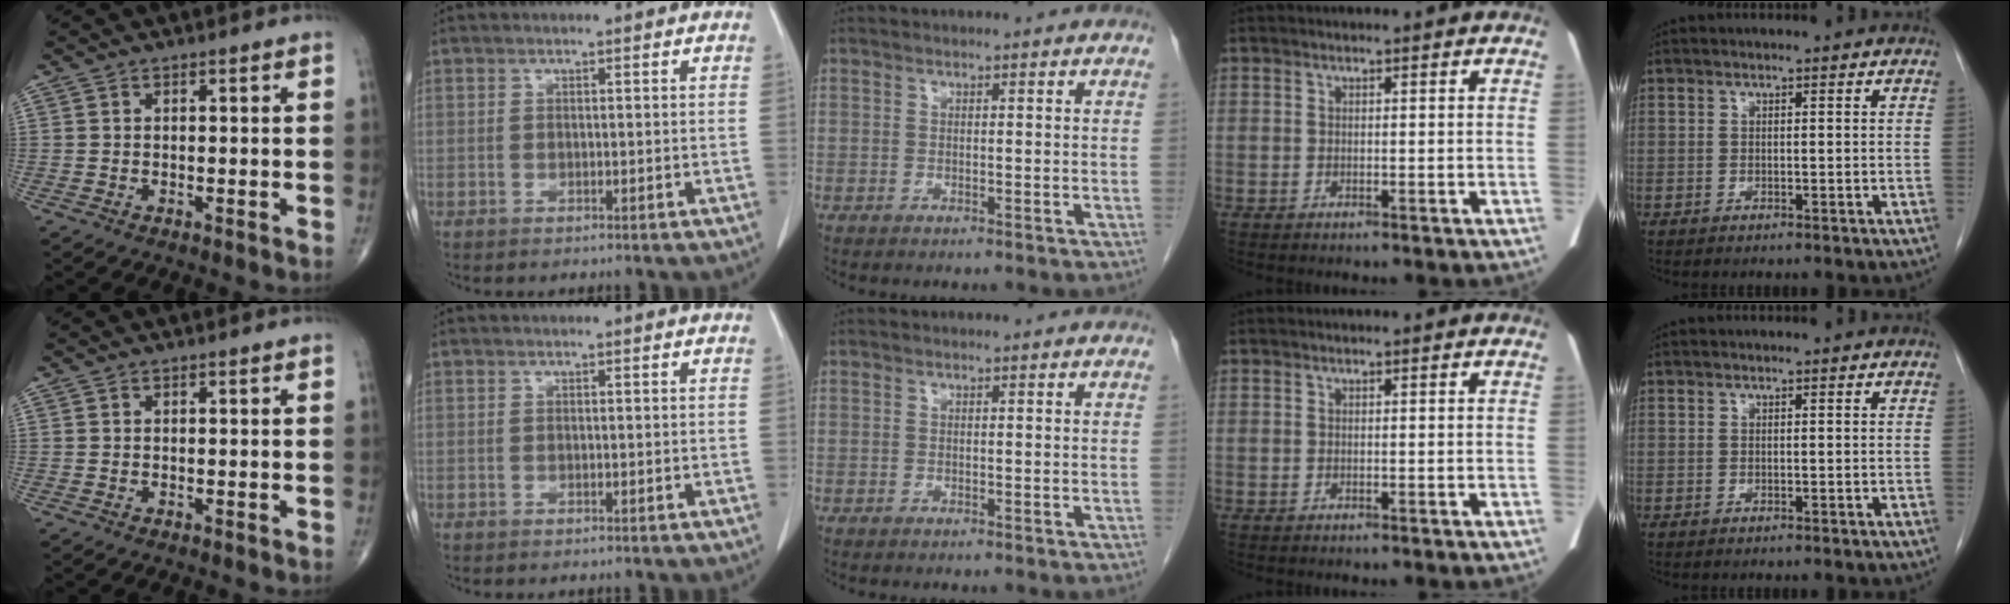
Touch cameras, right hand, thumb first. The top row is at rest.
{}